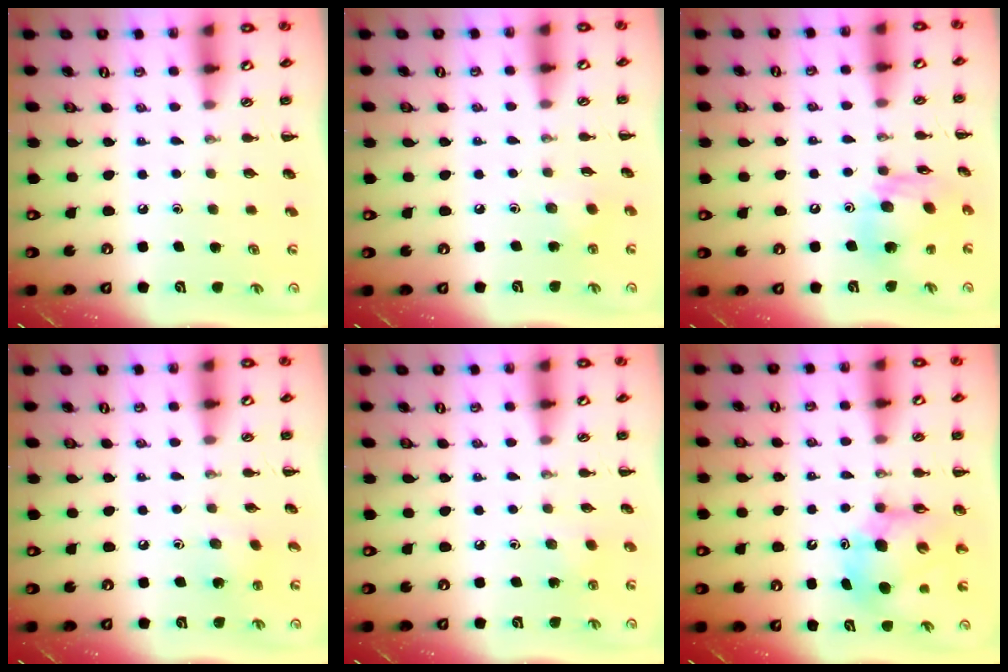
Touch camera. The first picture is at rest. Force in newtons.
{"total": 2.8, "press": 2.7, "slide": 0.7}
{"total": 14.4, "press": 14.3, "slide": 2.2}
{"total": 2.1, "press": 2.0, "slide": 0.6}
{"total": 1.9, "press": 1.8, "slide": 0.7}
{"total": 9.3, "press": 8.9, "slide": 2.8}